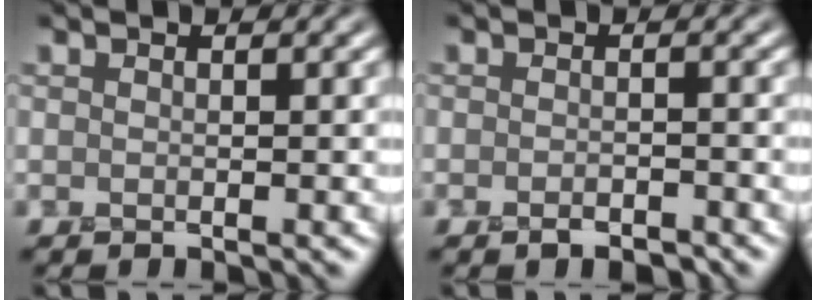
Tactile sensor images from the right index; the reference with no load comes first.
{"total": 1.6, "force": [-1.4, 0.5, 0.7], "torque": [-0.012, -0.002, -0.023]}